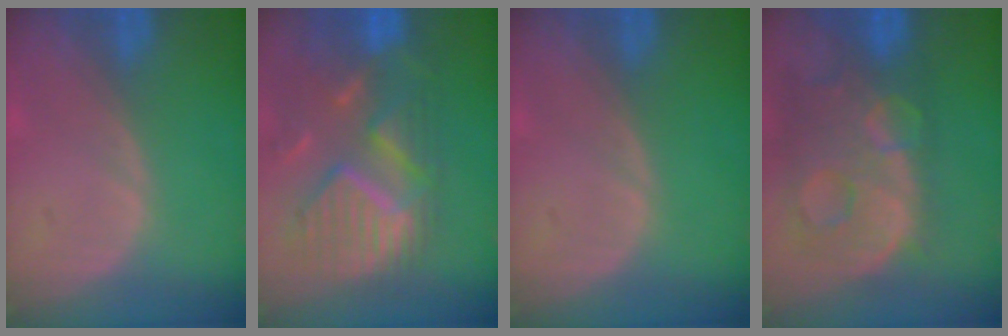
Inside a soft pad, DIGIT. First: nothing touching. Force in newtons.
{"total": 11.7, "press": 10.3, "slide": 5.6}
{"total": 0.0}
{"total": 13.7, "press": 11.1, "slide": 8.0}